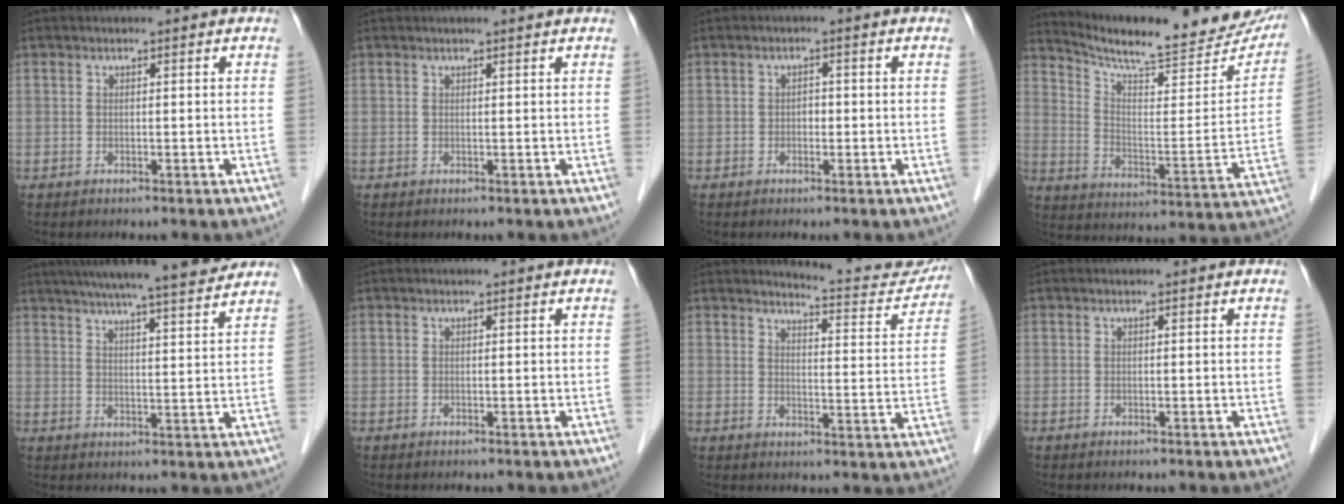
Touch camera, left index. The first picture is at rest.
{"total": 1.6, "force": [1.5, -0.2, 0.6], "torque": [-0.012, 0.009, 0.021]}
{"total": 1.2, "force": [-0.2, 0.8, 0.8], "torque": [-0.010, 0.004, -0.005]}
{"total": 23.4, "force": [21.2, 4.0, 9.0], "torque": [-0.136, -0.053, 0.284]}
{"total": 16.8, "force": [14.7, 0.5, 8.0], "torque": [-0.127, 0.013, 0.201]}
{"total": 0.0}
{"total": 10.1, "force": [10.0, 1.3, 0.9], "torque": [0.000, -0.033, 0.108]}
{"total": 0.0}